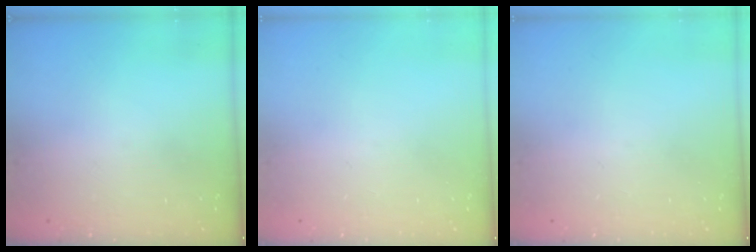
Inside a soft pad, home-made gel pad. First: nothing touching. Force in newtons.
{"total": 0.0}
{"total": 0.0}